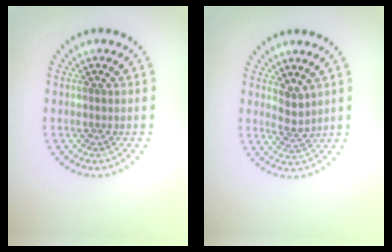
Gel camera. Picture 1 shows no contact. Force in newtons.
{"total": 1.8, "press": 1.4, "slide": 1.1}